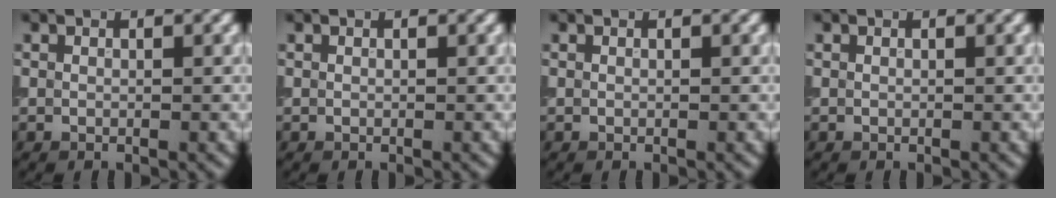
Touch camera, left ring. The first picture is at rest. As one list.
[{"total": 0.0}, {"total": 0.0}, {"total": 0.0}]